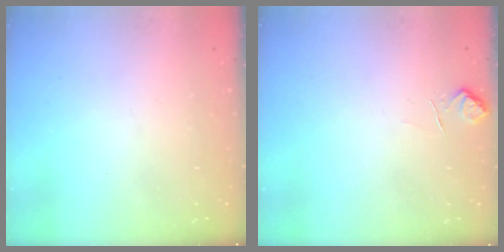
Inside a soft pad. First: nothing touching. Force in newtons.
{"total": 1.7, "press": 1.3, "slide": 1.0}